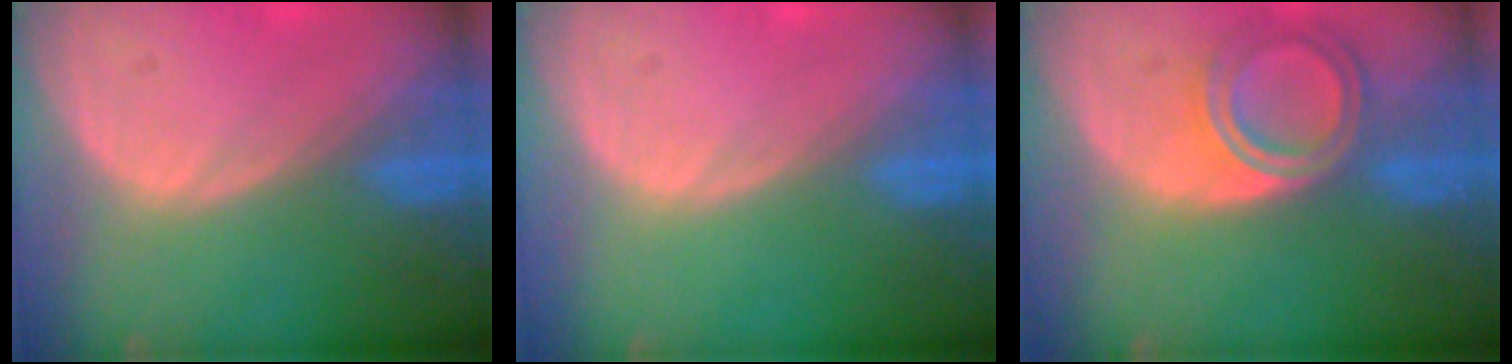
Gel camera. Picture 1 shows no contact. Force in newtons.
{"total": 0.0}
{"total": 6.4, "press": 5.7, "slide": 2.8}